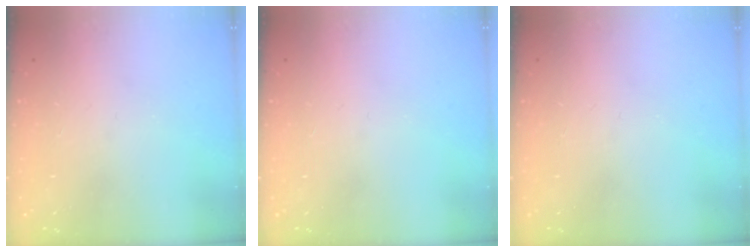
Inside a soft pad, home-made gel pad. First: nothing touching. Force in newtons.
{"total": 0.0}
{"total": 0.0}